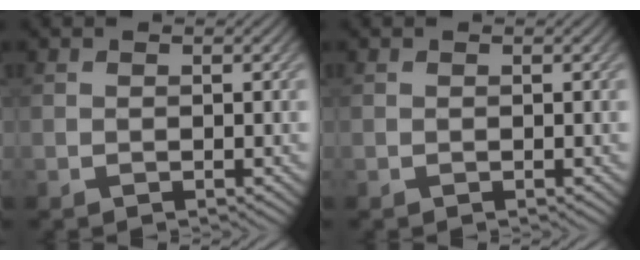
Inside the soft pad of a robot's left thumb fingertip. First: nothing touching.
{"total": 0.0}